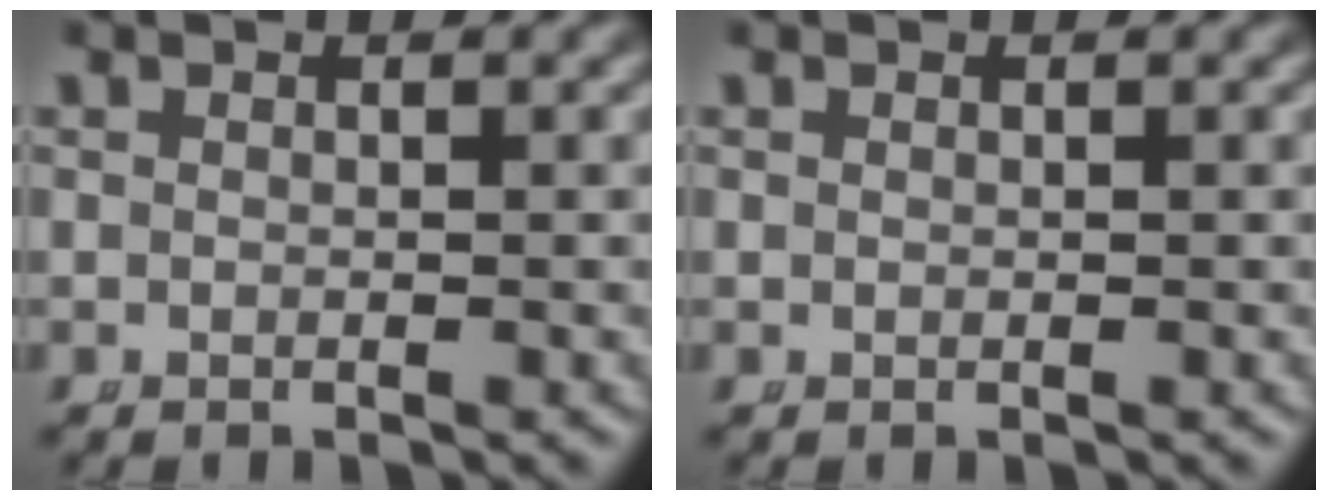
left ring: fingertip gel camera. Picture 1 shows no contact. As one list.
[{"total": 0.0}]